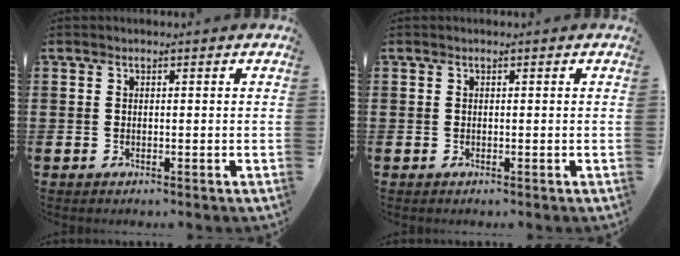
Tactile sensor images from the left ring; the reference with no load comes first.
{"total": 0.0}